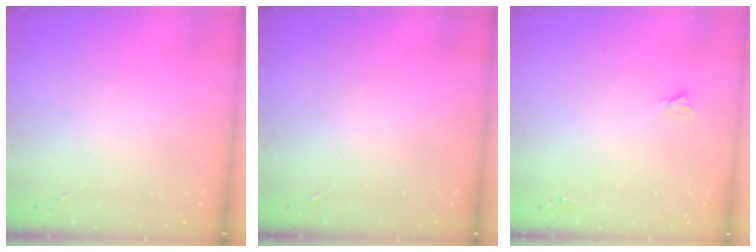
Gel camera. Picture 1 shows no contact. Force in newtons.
{"total": 0.0}
{"total": 2.4, "press": 2.4, "slide": 0.2}